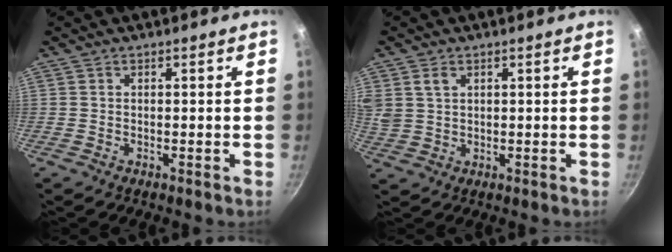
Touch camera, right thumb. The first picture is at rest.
{"total": 5.6, "force": [2.4, 4.1, 3.0], "torque": [-0.052, 0.001, 0.053]}